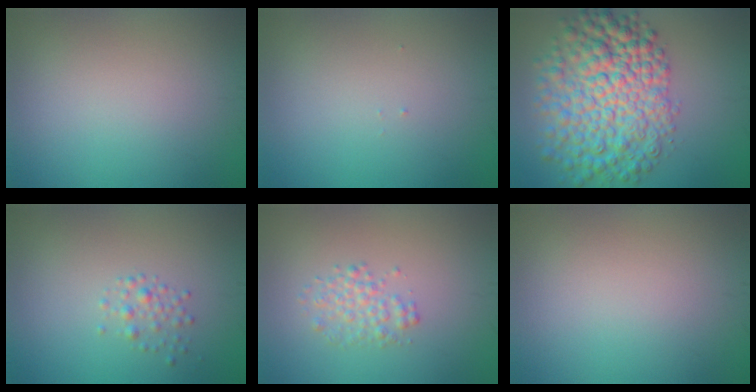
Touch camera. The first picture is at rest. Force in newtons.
{"total": 0.0}
{"total": 9.8, "press": 9.8, "slide": 0.3}
{"total": 1.3, "press": 1.3, "slide": 0.0}
{"total": 2.0, "press": 2.0, "slide": 0.1}
{"total": 0.0}